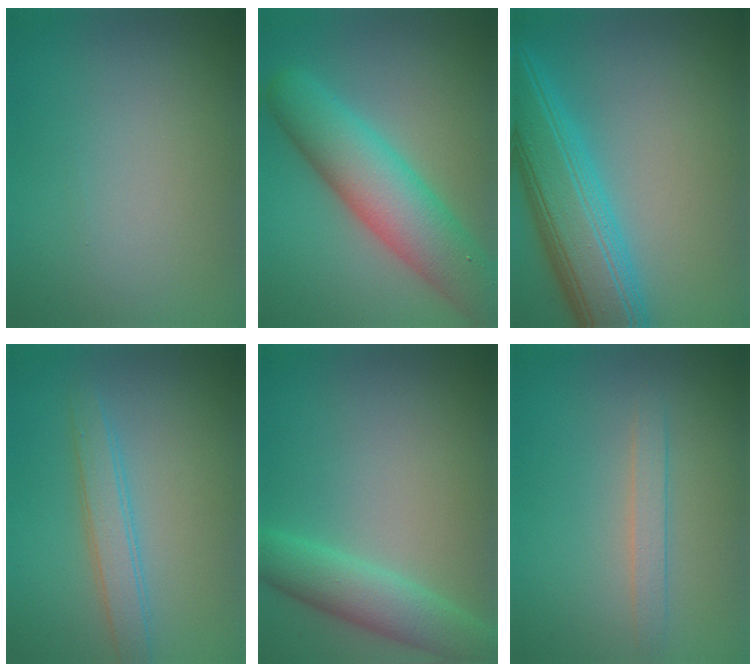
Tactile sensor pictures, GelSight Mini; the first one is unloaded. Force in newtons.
{"total": 8.3, "press": 8.3, "slide": 0.4}
{"total": 9.0, "press": 9.0, "slide": 0.2}
{"total": 2.7, "press": 2.7, "slide": 0.1}
{"total": 4.2, "press": 4.2, "slide": 0.2}
{"total": 1.6, "press": 1.6, "slide": 0.0}